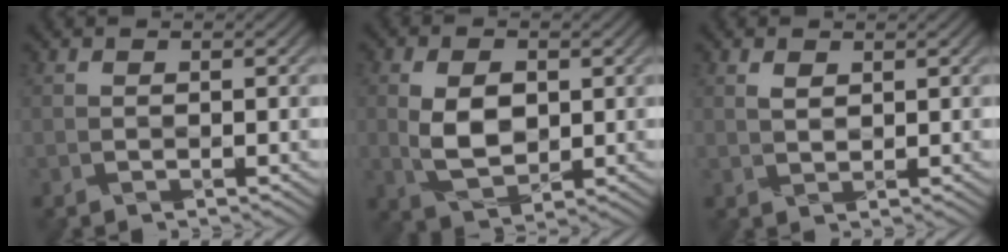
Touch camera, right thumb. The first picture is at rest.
{"total": 5.7, "force": [0.4, 3.6, 4.4], "torque": [-0.099, -0.006, 0.013]}
{"total": 1.0, "force": [0.9, 0.3, 0.2], "torque": [-0.009, -0.004, 0.023]}